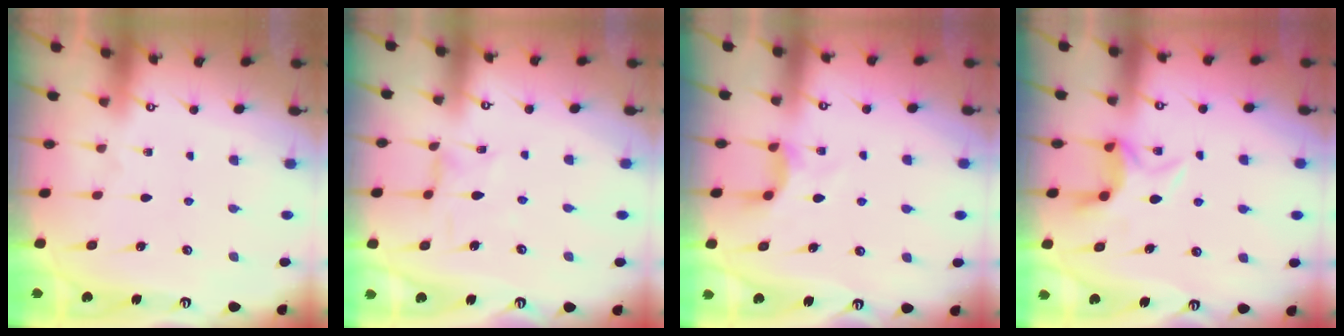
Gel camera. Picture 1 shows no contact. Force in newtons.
{"total": 1.7, "press": 1.7, "slide": 0.4}
{"total": 3.8, "press": 3.8, "slide": 0.6}
{"total": 6.6, "press": 6.6, "slide": 0.7}